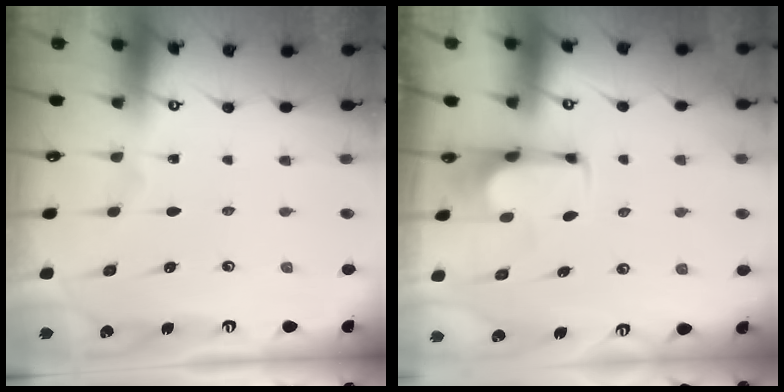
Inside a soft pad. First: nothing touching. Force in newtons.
{"total": 3.6, "press": 3.6, "slide": 0.7}